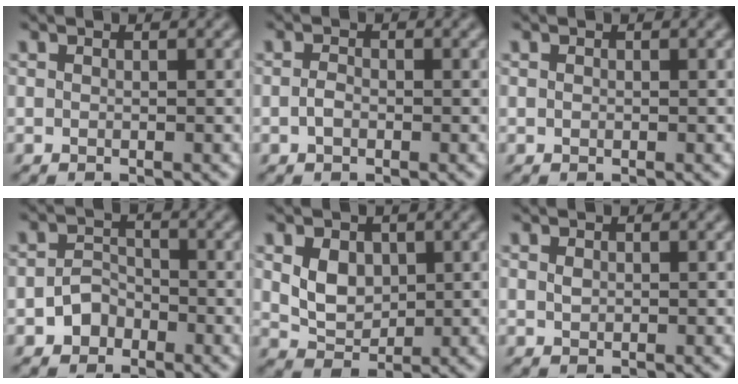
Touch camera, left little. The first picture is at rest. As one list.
[{"total": 1.2, "force": [-0.5, 0.8, 0.8], "torque": [-0.021, 0.002, -0.013]}, {"total": 0.0}, {"total": 2.3, "force": [-1.4, 1.7, 0.8], "torque": [-0.010, 0.008, -0.028]}, {"total": 3.4, "force": [0.6, 2.6, 2.2], "torque": [-0.048, -0.003, 0.011]}, {"total": 0.6, "force": [0.0, 0.4, 0.4], "torque": [-0.013, 0.000, 0.002]}]